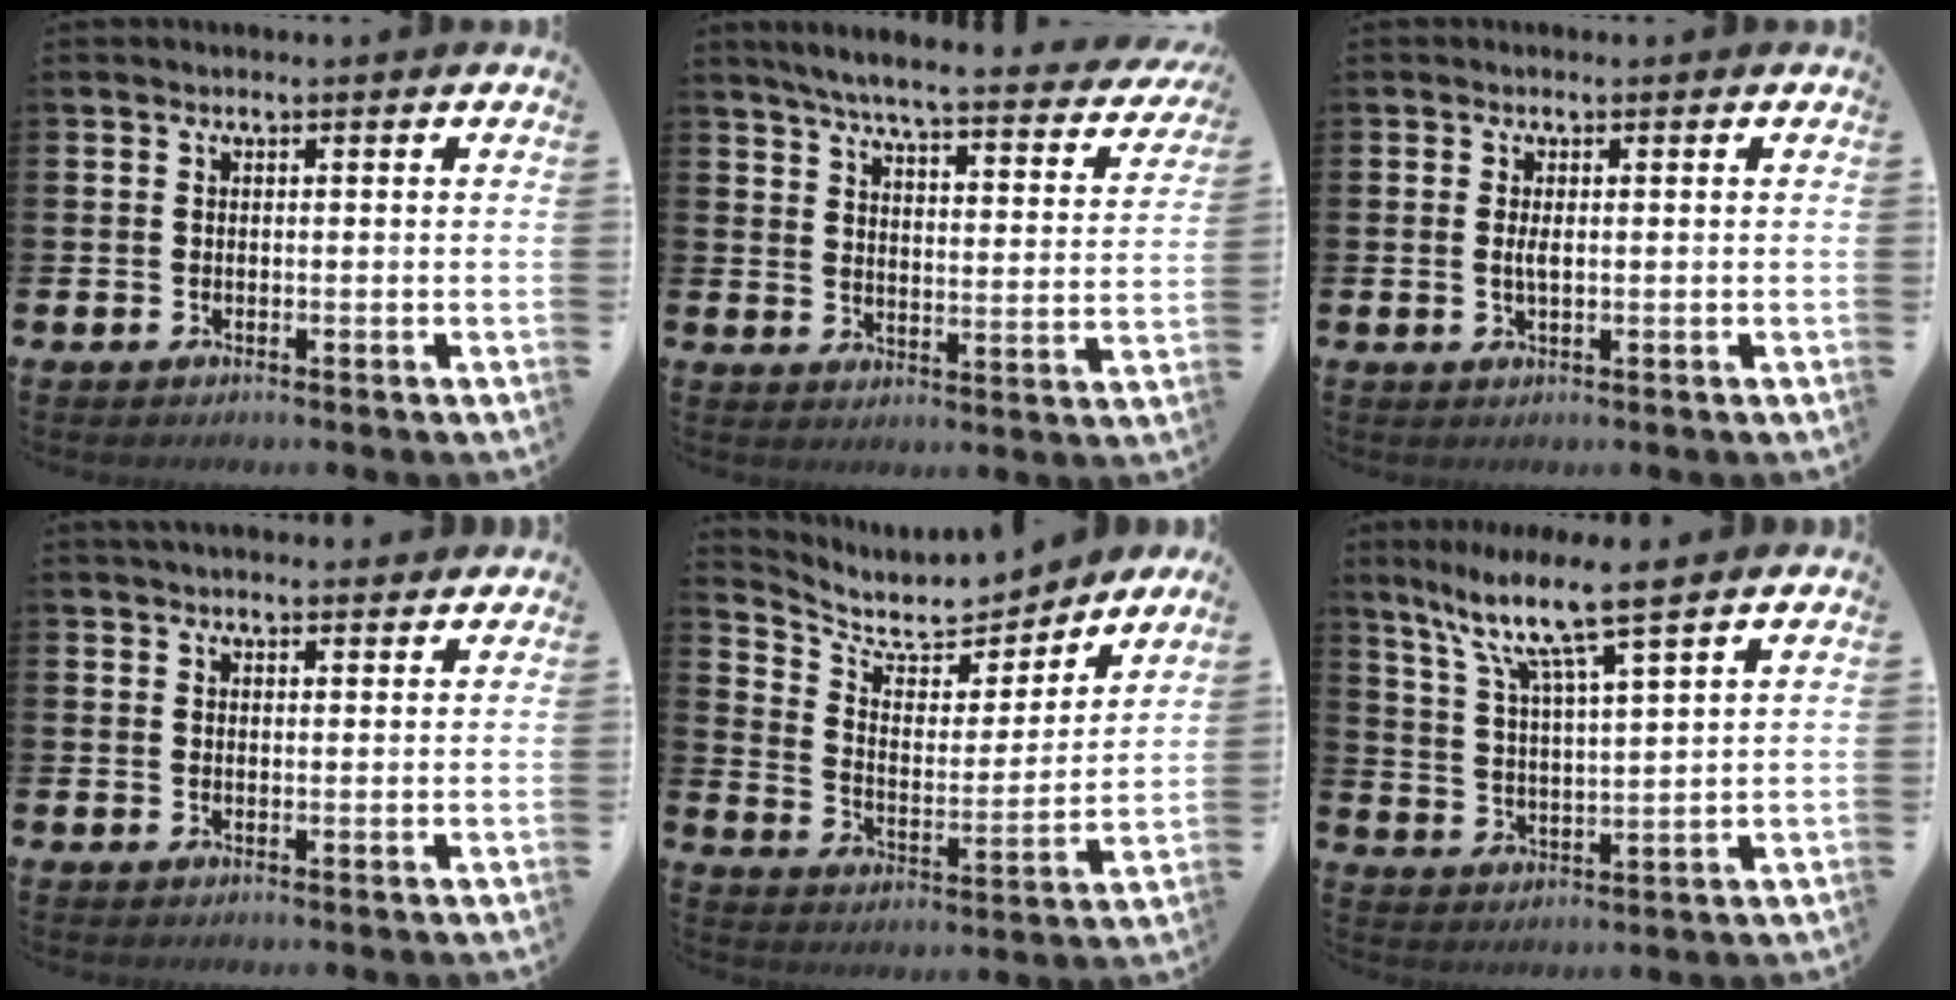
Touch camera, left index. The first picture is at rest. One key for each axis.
{"total": 5.4, "fx": 4.9, "fy": 0.4, "fz": 2.3, "tx": -0.063, "ty": -0.042, "tz": 0.076}
{"total": 1.7, "fx": 0.2, "fy": 0.6, "fz": 1.6, "tx": -0.024, "ty": 0.000, "tz": -0.001}
{"total": 2.2, "fx": 2.1, "fy": 0.4, "fz": 0.3, "tx": 0.005, "ty": -0.011, "tz": 0.036}
{"total": 7.8, "fx": 7.2, "fy": 2.5, "fz": 1.7, "tx": -0.071, "ty": -0.059, "tz": 0.125}
{"total": 8.7, "fx": 7.2, "fy": 0.5, "fz": 5.0, "tx": -0.125, "ty": -0.038, "tz": 0.120}